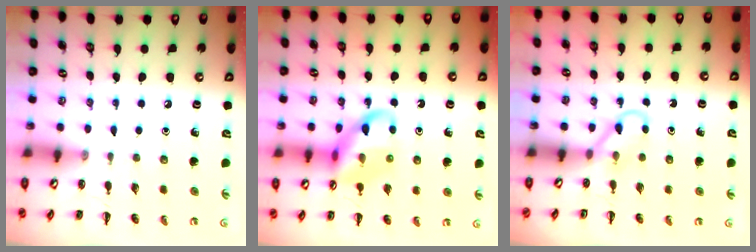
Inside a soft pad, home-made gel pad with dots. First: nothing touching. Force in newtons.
{"total": 12.4, "press": 12.2, "slide": 2.0}
{"total": 3.2, "press": 3.0, "slide": 0.9}